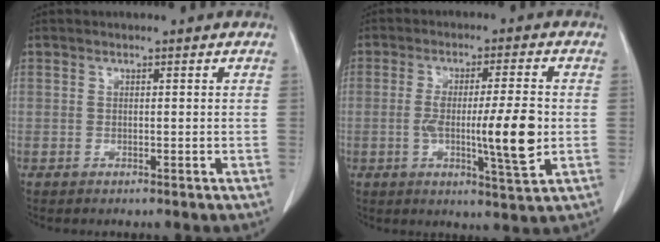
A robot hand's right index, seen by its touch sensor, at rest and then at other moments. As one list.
[{"total": 9.9, "force": [-1.2, 0.8, 9.8], "torque": [-0.159, -0.006, -0.021]}]